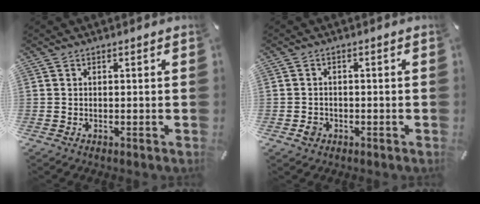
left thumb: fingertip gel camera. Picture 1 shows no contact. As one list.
[{"total": 2.8, "force": [-1.0, 2.3, 1.2], "torque": [-0.019, 0.005, -0.018]}]